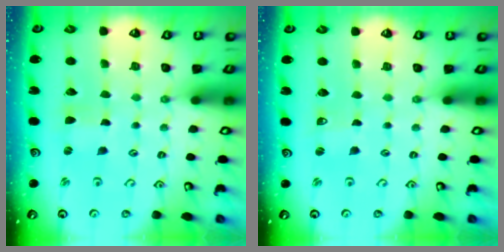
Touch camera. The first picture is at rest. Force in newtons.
{"total": 1.2, "press": 1.2, "slide": 0.0}